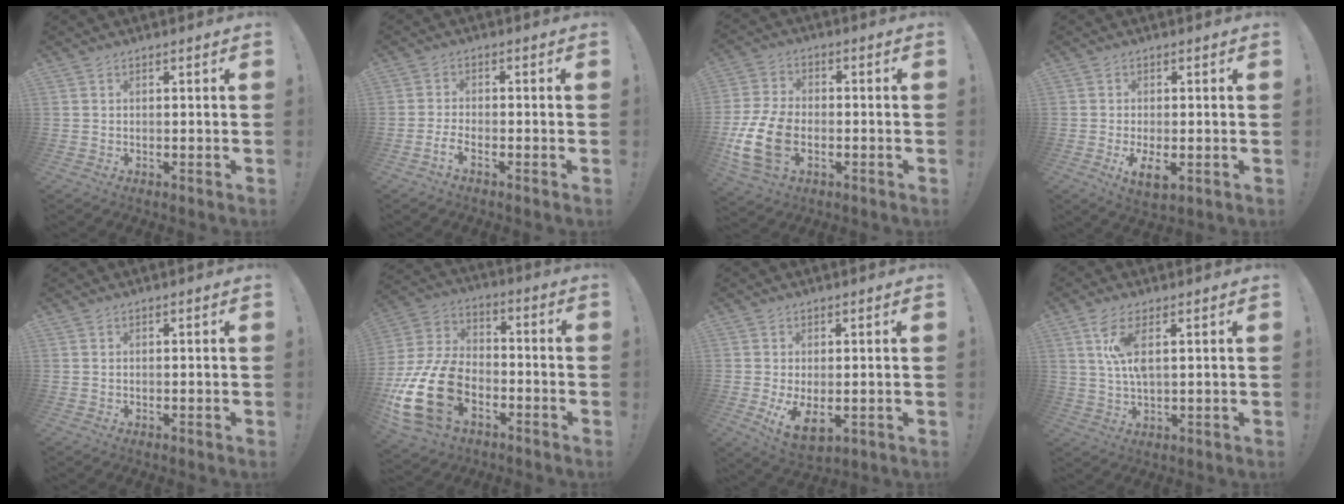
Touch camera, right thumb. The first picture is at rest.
{"total": 3.4, "force": [-2.3, 0.8, 2.4], "torque": [-0.057, -0.001, -0.040]}
{"total": 14.4, "force": [-4.2, 9.5, 10.0], "torque": [-0.210, 0.019, -0.067]}
{"total": 5.3, "force": [-1.0, 2.1, 4.8], "torque": [-0.077, -0.007, -0.016]}
{"total": 0.0}
{"total": 21.5, "force": [-7.7, 13.9, 14.4], "torque": [-0.291, 0.044, -0.122]}
{"total": 7.1, "force": [0.2, 3.8, 6.0], "torque": [-0.114, -0.013, 0.012]}
{"total": 8.2, "force": [3.0, 2.4, 7.2], "torque": [-0.151, -0.011, 0.051]}